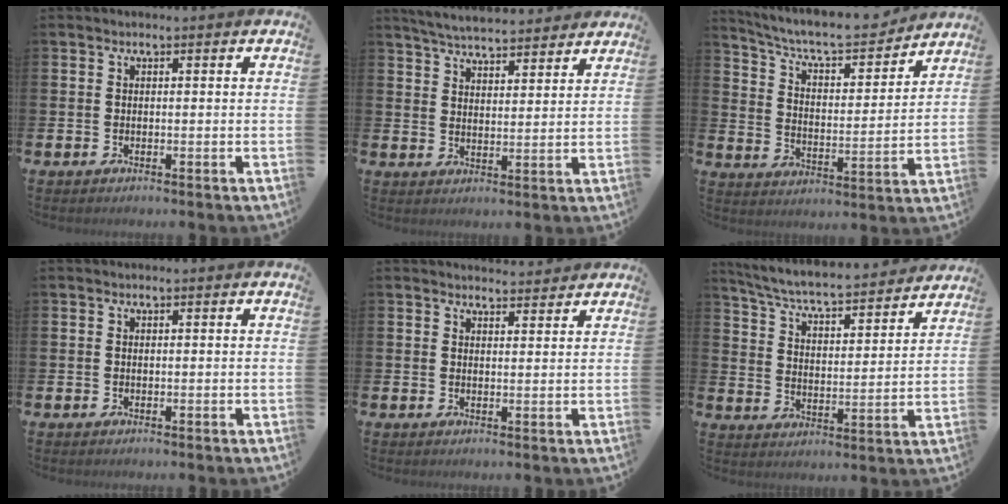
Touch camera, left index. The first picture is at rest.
{"total": 5.4, "force": [5.3, 0.5, 0.7], "torque": [-0.029, -0.030, 0.094]}
{"total": 7.6, "force": [7.0, 1.5, 2.6], "torque": [-0.074, -0.055, 0.117]}
{"total": 0.0}
{"total": 2.8, "force": [2.8, 0.4, -0.1], "torque": [0.010, -0.020, 0.048]}
{"total": 6.4, "force": [6.1, 0.6, 2.0], "torque": [-0.070, -0.051, 0.101]}